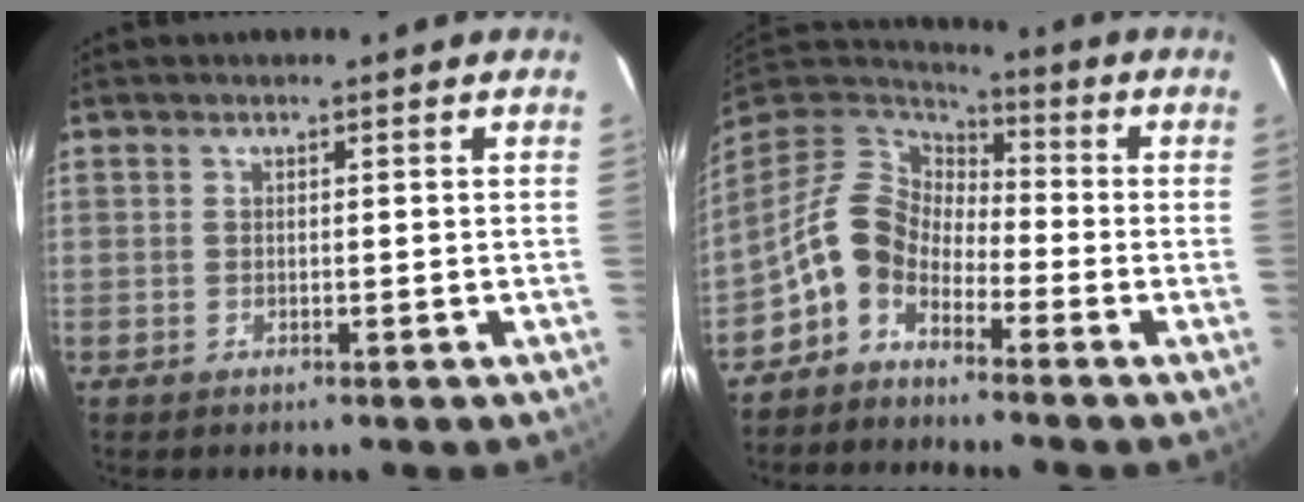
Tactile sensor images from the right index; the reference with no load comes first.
{"total": 9.7, "force": [-5.2, 6.2, 5.3], "torque": [-0.105, 0.022, -0.118]}